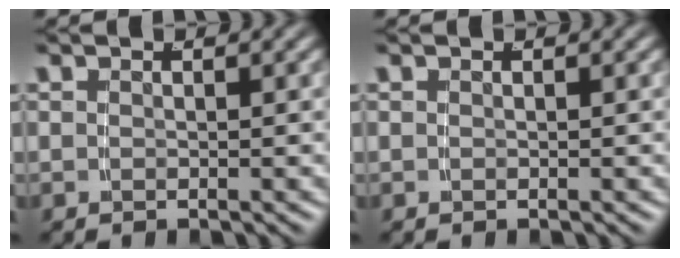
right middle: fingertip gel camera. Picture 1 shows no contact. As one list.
[{"total": 0.0}]